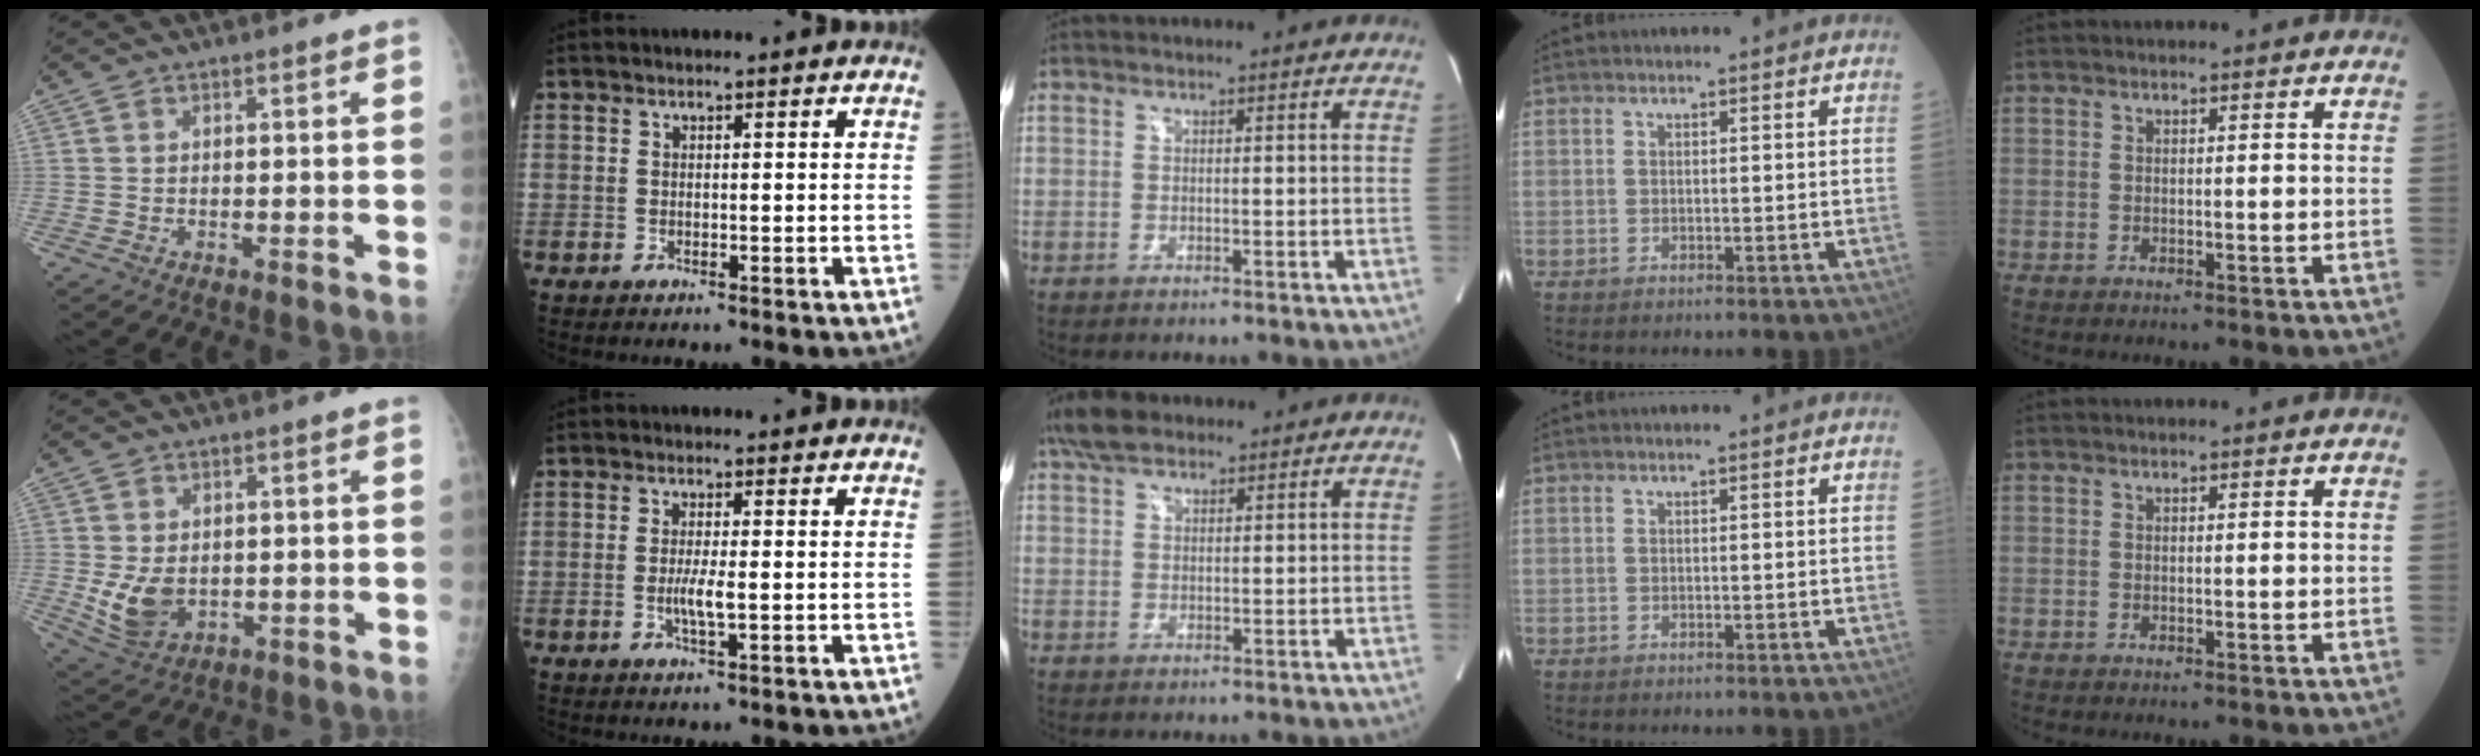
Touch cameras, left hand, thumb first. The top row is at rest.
{"thumb": {"total": 7.1, "force": [-0.3, 5.1, 4.9], "torque": [-0.080, -0.012, 0.013]}, "index": {"total": 2.6, "force": [-0.2, 0.1, 2.6], "torque": [-0.056, -0.005, -0.004]}, "middle": {"total": 5.0, "force": [3.8, 2.2, 2.4], "torque": [-0.056, 0.022, 0.076]}}